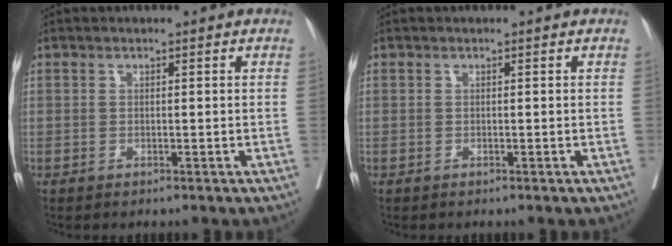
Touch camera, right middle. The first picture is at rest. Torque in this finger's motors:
{"motor_torque": [0.16, -0.15, 0.24, 0.06]}